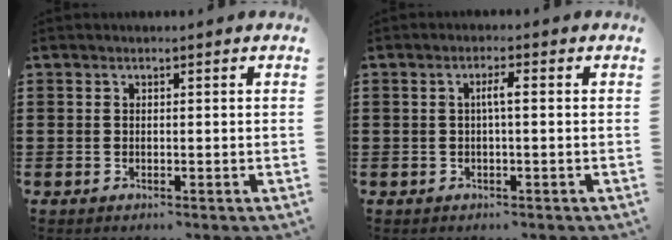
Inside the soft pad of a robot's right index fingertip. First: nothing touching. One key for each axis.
{"total": 2.2, "fx": -0.1, "fy": 0.1, "fz": 2.2, "tx": -0.042, "ty": 0.000, "tz": -0.005}